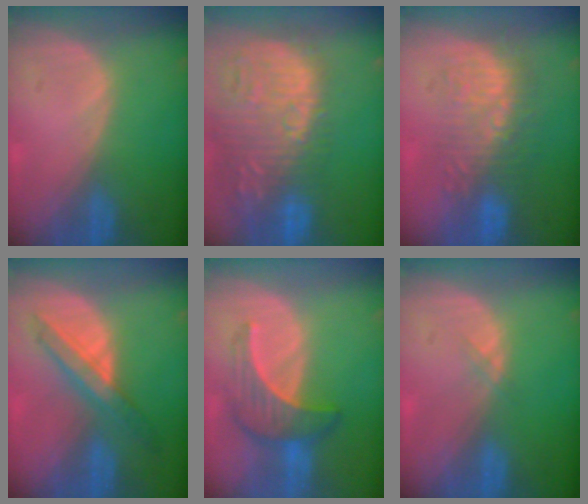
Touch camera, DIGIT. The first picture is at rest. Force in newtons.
{"total": 16.0, "press": 13.3, "slide": 9.0}
{"total": 8.8, "press": 8.5, "slide": 2.3}
{"total": 6.1, "press": 6.0, "slide": 1.0}
{"total": 7.0, "press": 6.6, "slide": 2.2}
{"total": 0.6, "press": 0.6, "slide": 0.1}